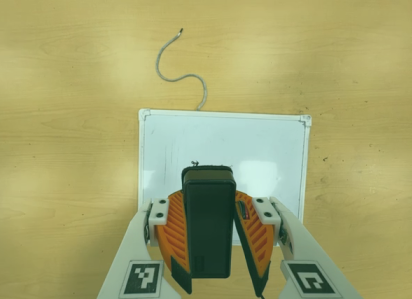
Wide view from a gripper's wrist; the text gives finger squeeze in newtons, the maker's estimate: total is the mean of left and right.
{"total": 7.9, "left": 7.4, "right": 8.4}